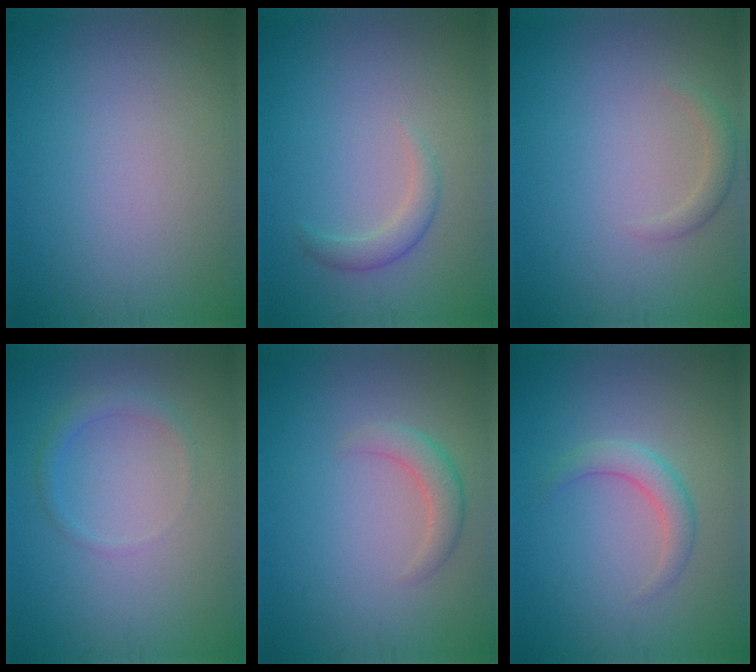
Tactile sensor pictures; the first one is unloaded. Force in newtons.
{"total": 1.6, "press": 1.6, "slide": 0.1}
{"total": 1.2, "press": 1.2, "slide": 0.0}
{"total": 1.4, "press": 1.4, "slide": 0.1}
{"total": 2.0, "press": 1.9, "slide": 0.2}
{"total": 2.2, "press": 2.2, "slide": 0.0}